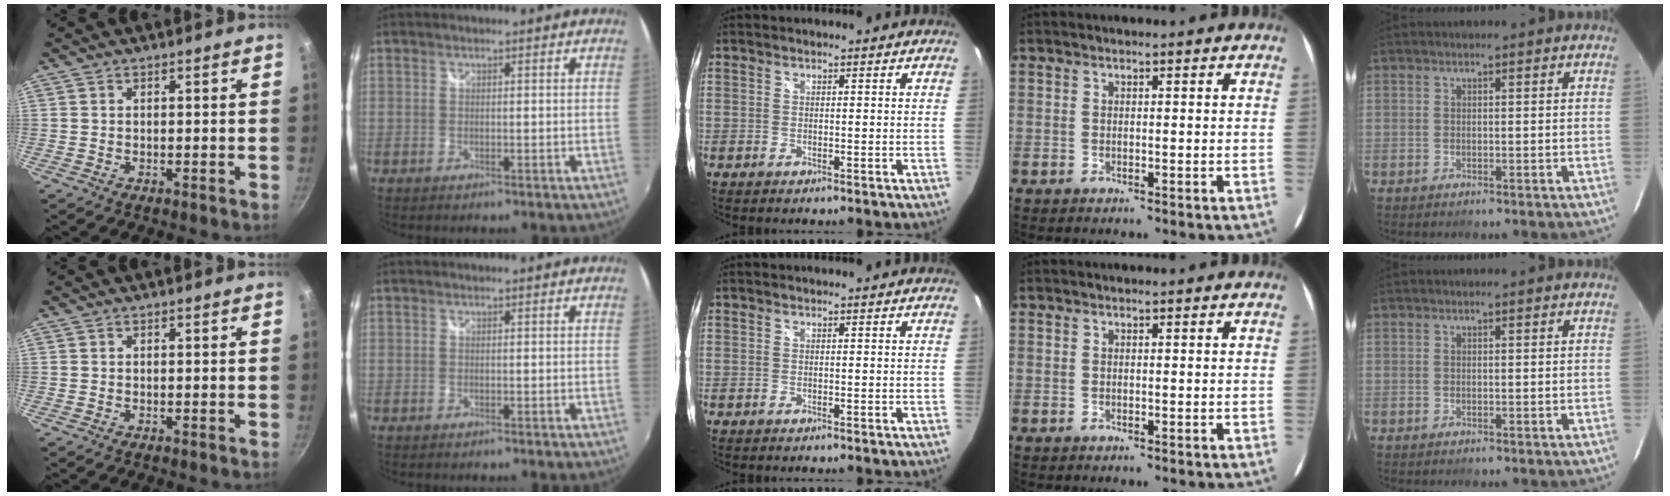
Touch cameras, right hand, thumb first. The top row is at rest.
{}